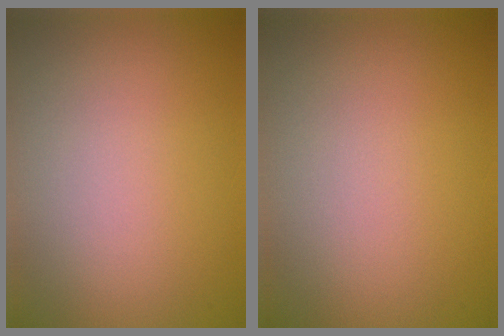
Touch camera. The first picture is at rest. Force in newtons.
{"total": 0.0}